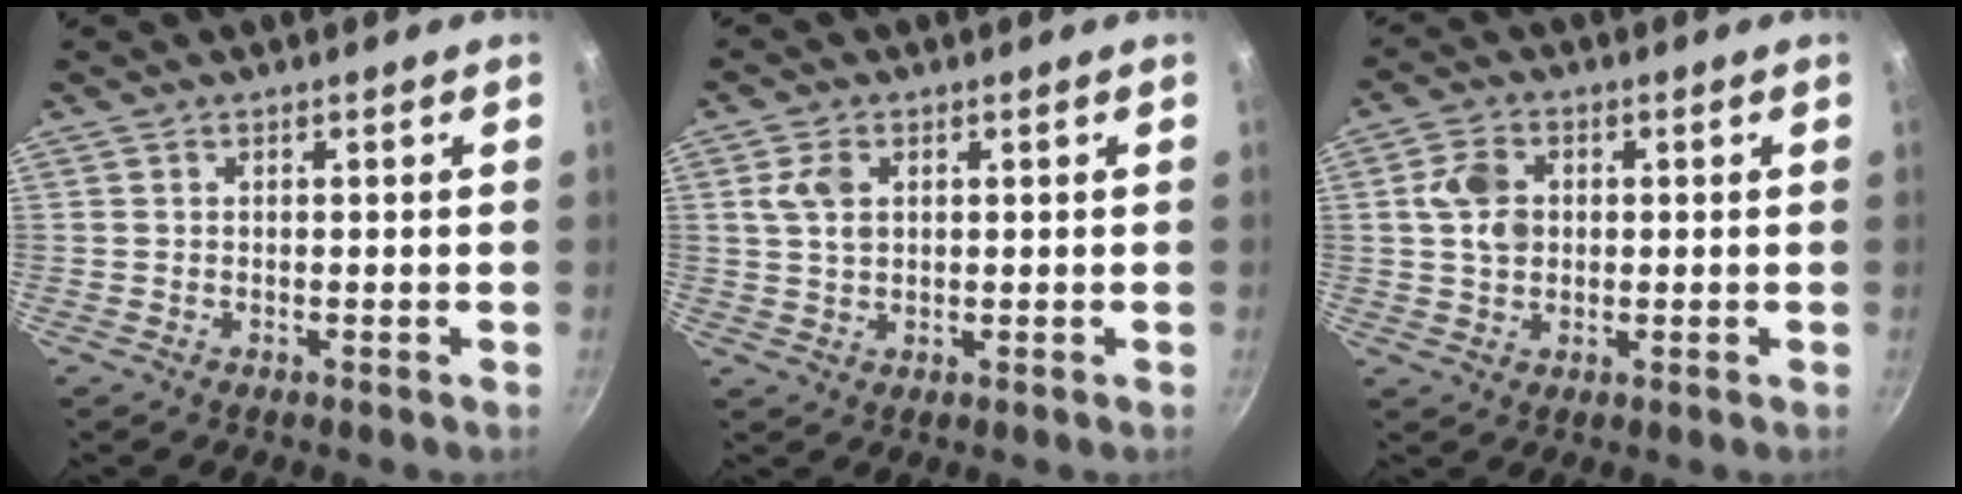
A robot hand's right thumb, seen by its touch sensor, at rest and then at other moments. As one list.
[{"total": 4.4, "force": [1.3, 3.0, 3.0], "torque": [-0.052, -0.001, 0.023]}, {"total": 8.3, "force": [1.6, 5.6, 6.0], "torque": [-0.106, 0.004, 0.028]}]